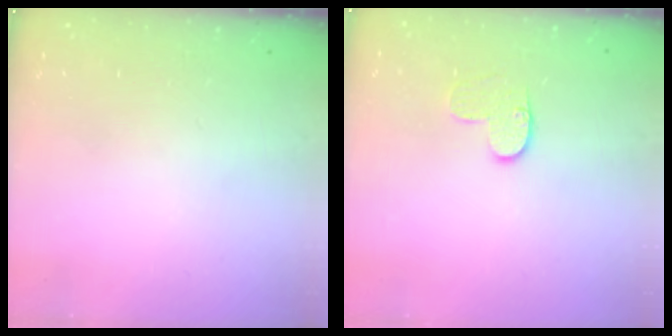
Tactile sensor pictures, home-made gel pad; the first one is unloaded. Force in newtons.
{"total": 6.7, "press": 6.7, "slide": 0.1}